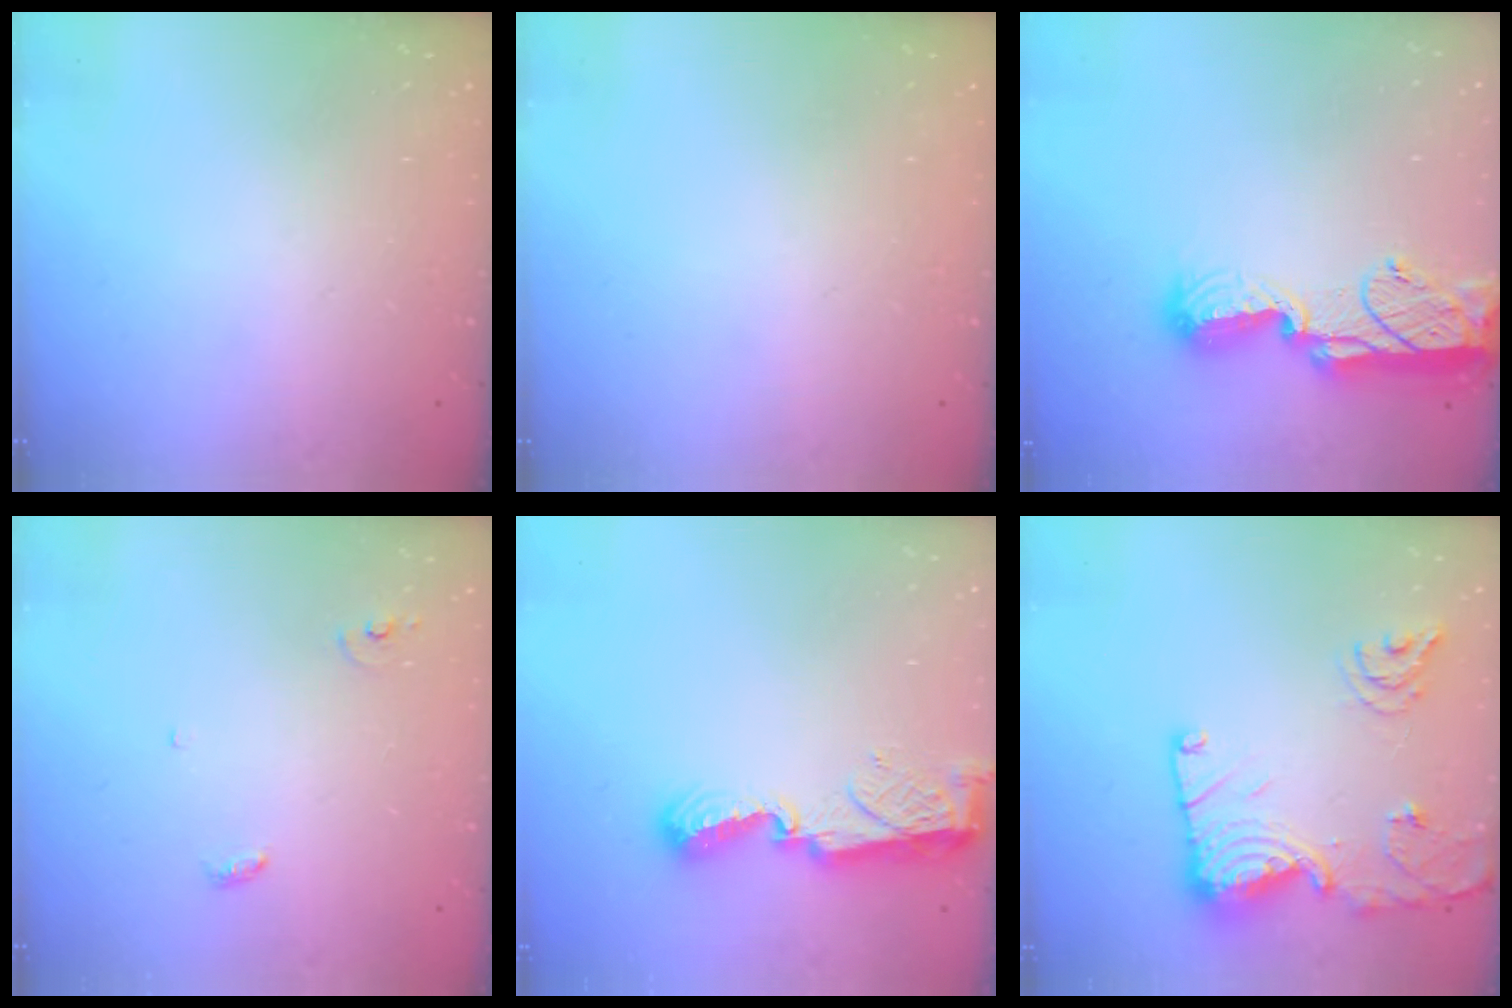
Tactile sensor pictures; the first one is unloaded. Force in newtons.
{"total": 0.0}
{"total": 15.4, "press": 14.2, "slide": 6.0}
{"total": 3.4, "press": 3.4, "slide": 0.2}
{"total": 7.3, "press": 7.3, "slide": 0.7}
{"total": 16.5, "press": 16.5, "slide": 1.7}